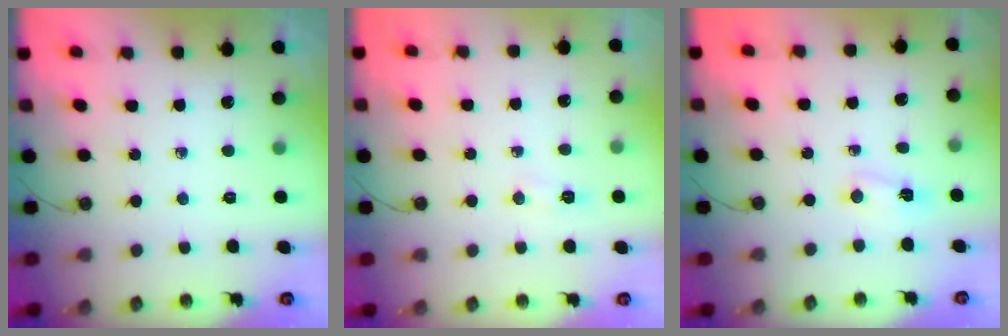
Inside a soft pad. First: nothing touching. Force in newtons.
{"total": 4.7, "press": 4.6, "slide": 0.6}
{"total": 2.0, "press": 2.0, "slide": 0.4}